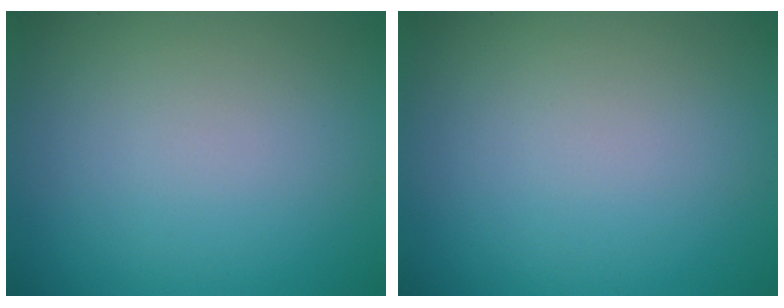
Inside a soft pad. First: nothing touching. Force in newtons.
{"total": 0.0}